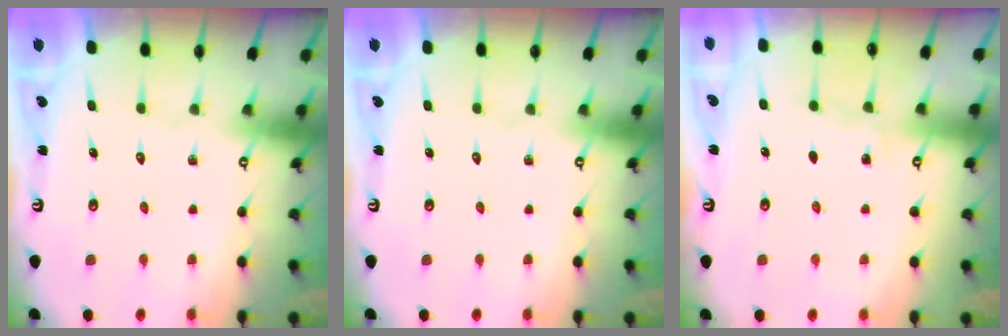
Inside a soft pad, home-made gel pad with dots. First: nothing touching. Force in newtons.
{"total": 0.0}
{"total": 4.3, "press": 4.3, "slide": 0.5}